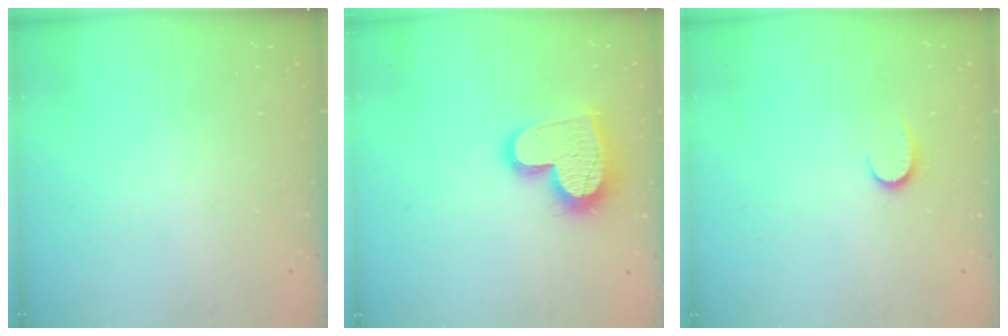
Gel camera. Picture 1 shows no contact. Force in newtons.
{"total": 16.6, "press": 16.5, "slide": 1.6}
{"total": 6.7, "press": 6.7, "slide": 0.6}